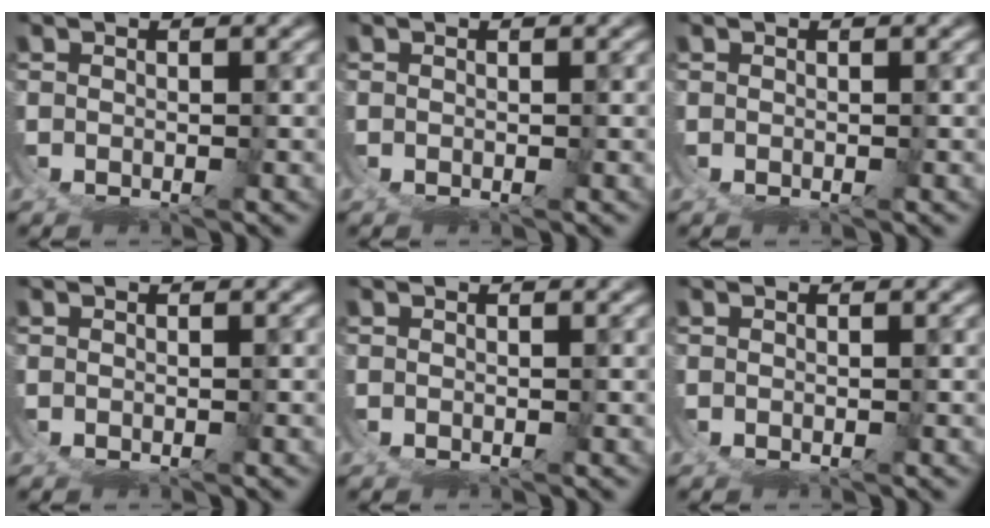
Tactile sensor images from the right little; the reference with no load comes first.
{"total": 0.0}
{"total": 0.0}
{"total": 0.0}
{"total": 0.0}
{"total": 0.0}